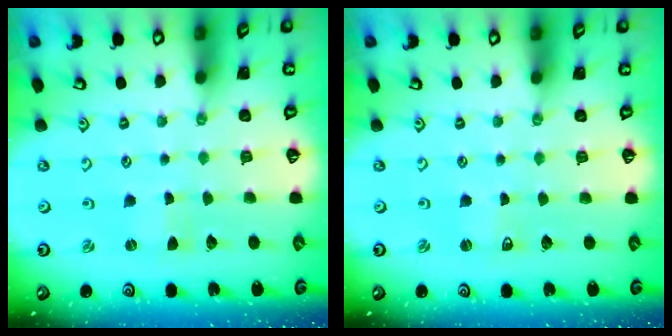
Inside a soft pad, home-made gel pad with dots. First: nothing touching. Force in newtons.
{"total": 1.2, "press": 1.2, "slide": 0.2}